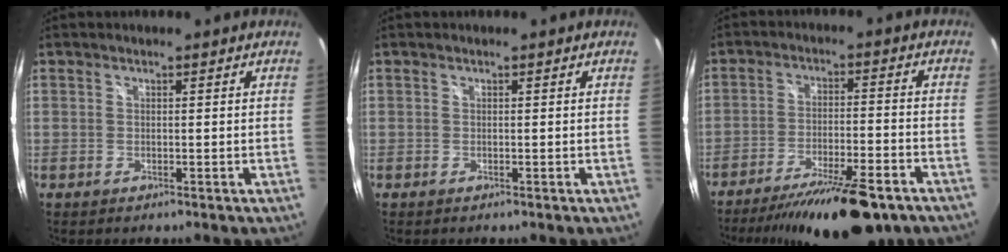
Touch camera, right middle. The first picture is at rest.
{"total": 0.0}
{"total": 17.9, "force": [-13.8, 4.1, 10.7], "torque": [-0.192, -0.026, -0.207]}